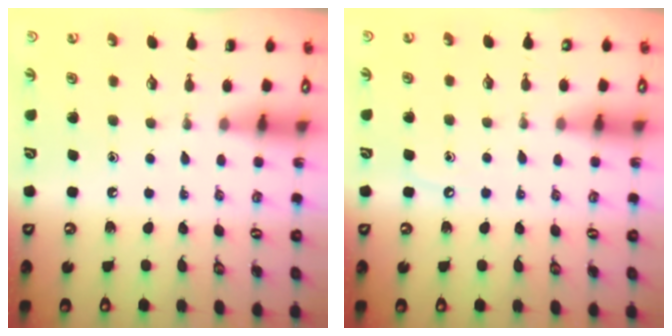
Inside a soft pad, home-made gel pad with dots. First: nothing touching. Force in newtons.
{"total": 3.5, "press": 3.4, "slide": 0.5}